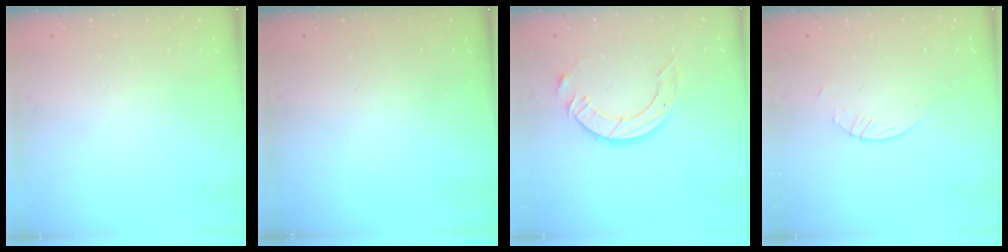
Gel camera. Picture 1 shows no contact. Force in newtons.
{"total": 0.0}
{"total": 10.4, "press": 10.3, "slide": 0.9}
{"total": 0.8, "press": 0.8, "slide": 0.2}